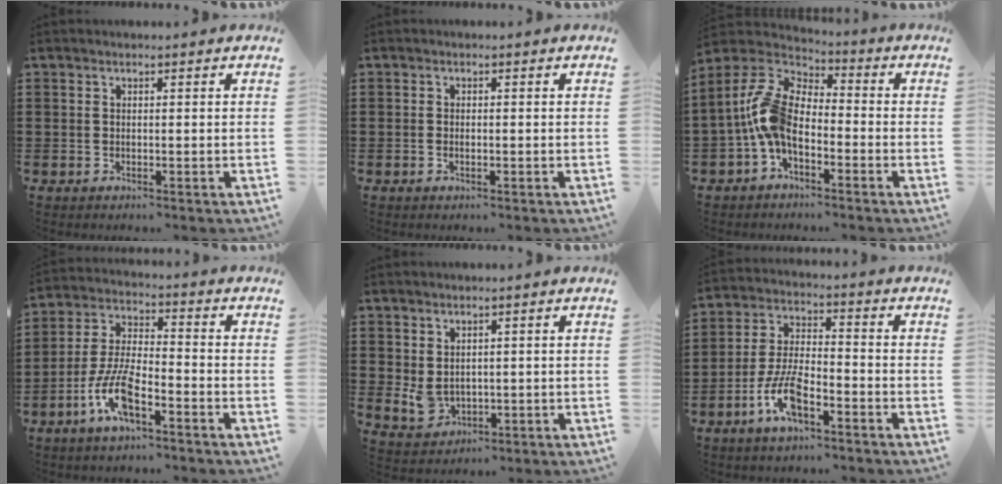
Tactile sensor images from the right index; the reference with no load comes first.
{"total": 0.8, "force": [-0.2, 0.3, 0.7], "torque": [-0.016, -0.003, -0.004]}
{"total": 10.0, "force": [-1.9, 5.4, 8.2], "torque": [-0.207, -0.005, -0.045]}
{"total": 8.7, "force": [-4.7, 2.9, 6.8], "torque": [-0.165, -0.005, -0.093]}
{"total": 2.9, "force": [0.8, 2.3, 1.6], "torque": [-0.043, 0.002, 0.014]}
{"total": 8.2, "force": [-4.3, 3.0, 6.3], "torque": [-0.149, -0.004, -0.085]}